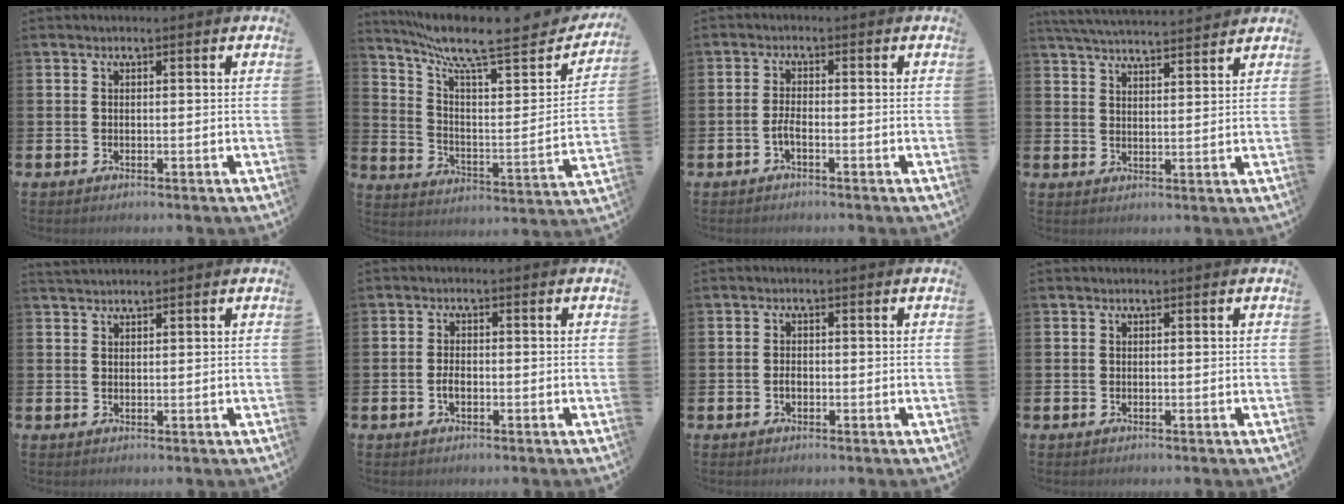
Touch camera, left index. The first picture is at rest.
{"total": 9.4, "force": [7.6, 2.2, 5.2], "torque": [-0.102, -0.072, 0.113]}
{"total": 1.7, "force": [-0.9, 0.4, 1.3], "torque": [-0.026, 0.002, -0.018]}
{"total": 5.0, "force": [4.9, 0.1, 0.6], "torque": [-0.031, -0.027, 0.088]}
{"total": 1.5, "force": [1.5, 0.2, 0.1], "torque": [0.003, -0.002, 0.026]}
{"total": 1.6, "force": [-0.5, 0.9, 1.2], "torque": [-0.016, 0.000, -0.012]}
{"total": 1.2, "force": [-0.3, 0.8, 0.8], "torque": [-0.008, 0.001, -0.009]}
{"total": 0.0}